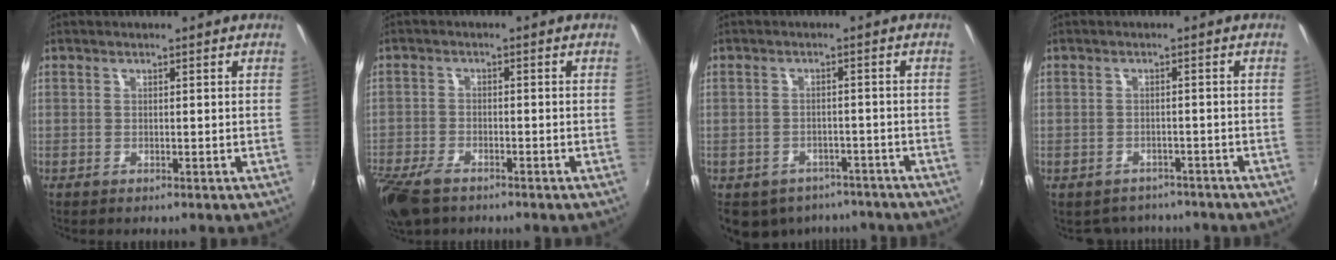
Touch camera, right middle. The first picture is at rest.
{"total": 9.1, "force": [-6.7, 3.8, 4.9], "torque": [-0.134, -0.033, -0.130]}
{"total": 12.0, "force": [-8.5, 7.2, 4.3], "torque": [-0.104, -0.002, -0.106]}
{"total": 5.9, "force": [-5.0, 2.8, 0.9], "torque": [-0.027, -0.007, -0.069]}